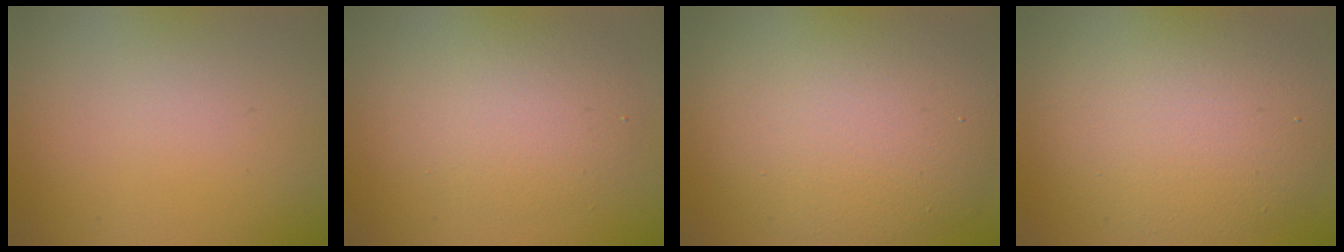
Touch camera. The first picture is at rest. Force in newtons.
{"total": 4.0, "press": 4.0, "slide": 0.3}
{"total": 9.9, "press": 9.9, "slide": 0.7}
{"total": 8.4, "press": 8.4, "slide": 0.7}